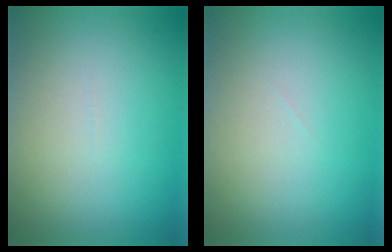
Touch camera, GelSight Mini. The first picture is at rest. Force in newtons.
{"total": 0.0}